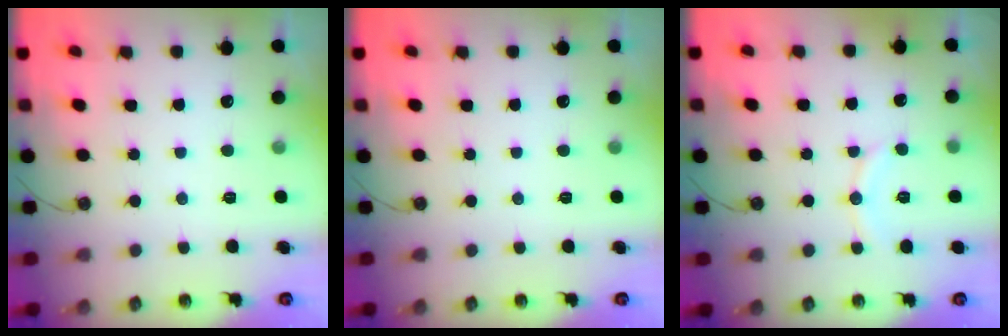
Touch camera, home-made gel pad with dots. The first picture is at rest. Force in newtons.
{"total": 0.0}
{"total": 6.9, "press": 6.8, "slide": 0.7}